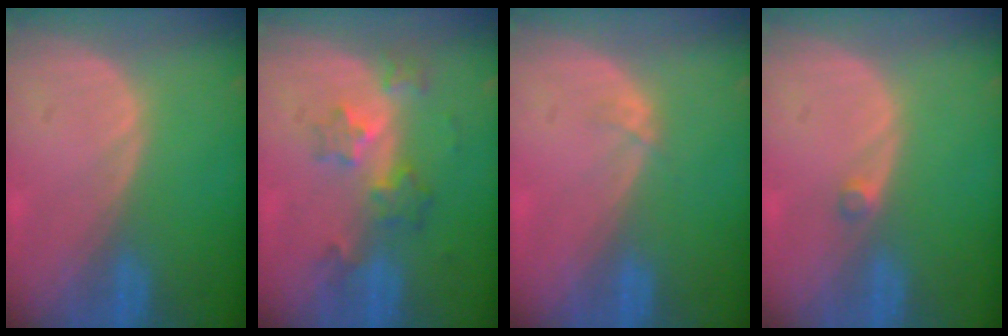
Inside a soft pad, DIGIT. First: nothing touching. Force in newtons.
{"total": 6.0, "press": 5.4, "slide": 2.7}
{"total": 1.2, "press": 0.9, "slide": 0.7}
{"total": 1.1, "press": 1.0, "slide": 0.6}